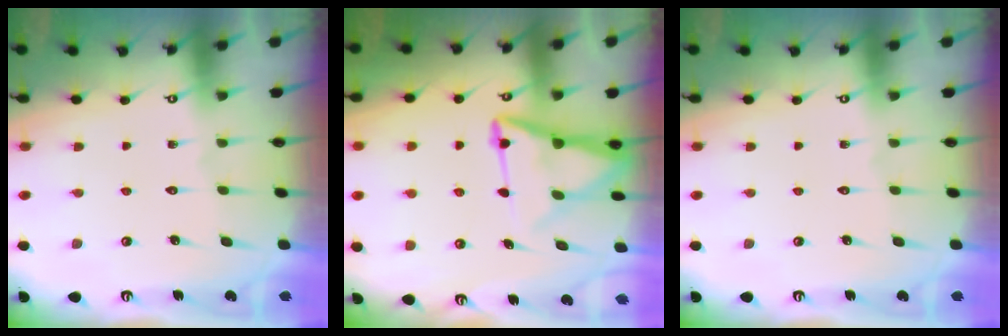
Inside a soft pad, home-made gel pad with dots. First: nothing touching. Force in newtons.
{"total": 11.2, "press": 11.2, "slide": 1.2}
{"total": 0.0}